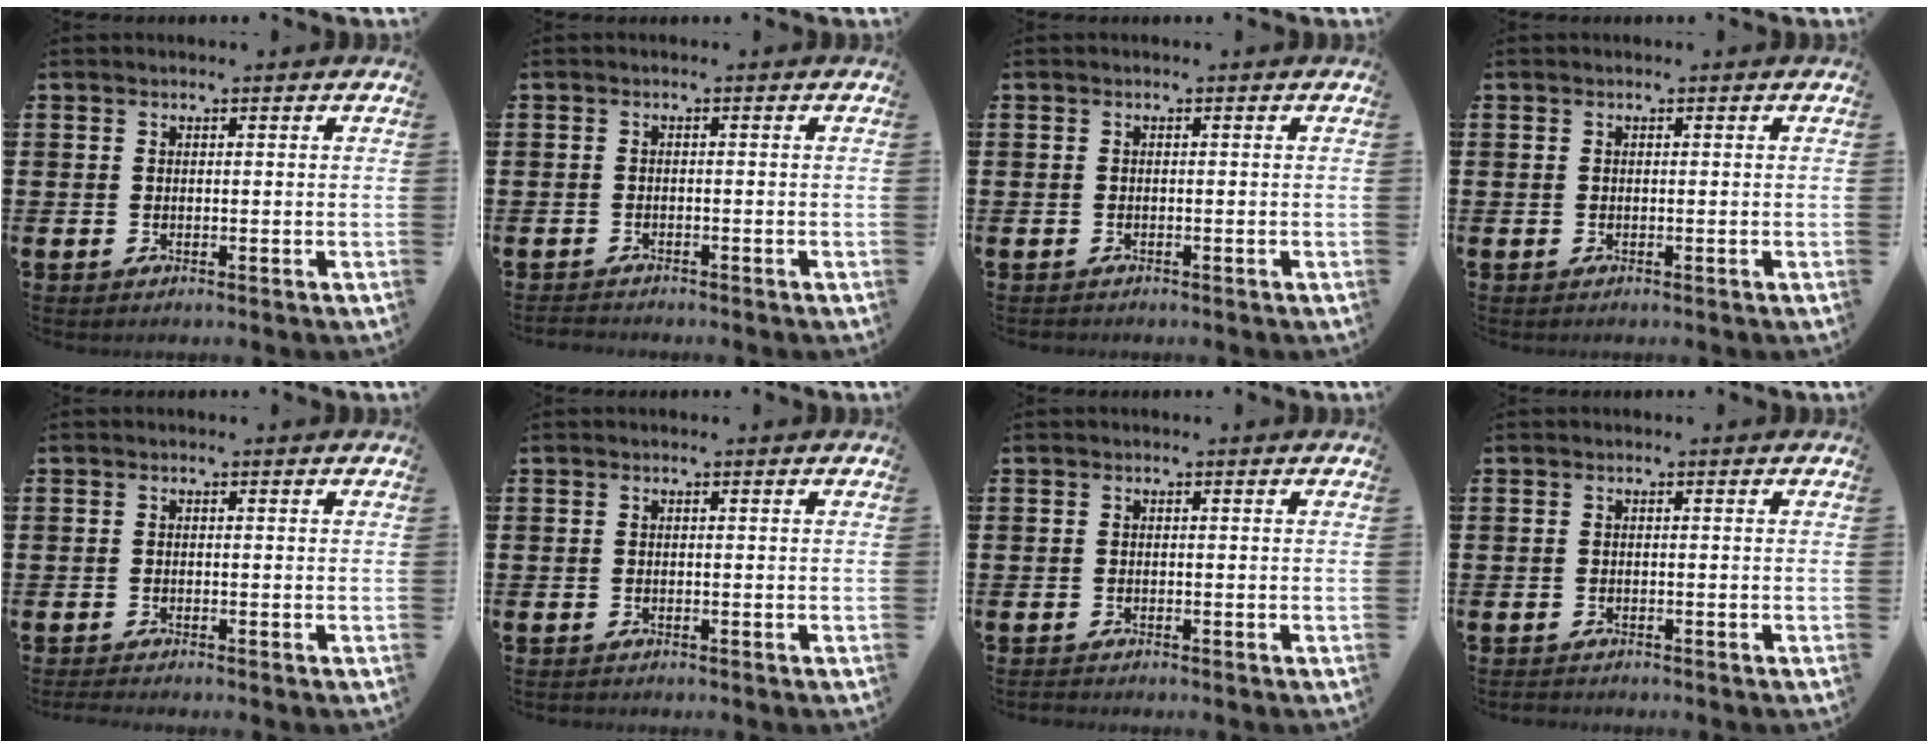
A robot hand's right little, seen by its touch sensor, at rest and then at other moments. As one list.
[{"total": 0.8, "force": [-0.8, 0.1, 0.1], "torque": [-0.003, 0.001, -0.016]}, {"total": 0.0}, {"total": 0.0}, {"total": 0.0}, {"total": 0.0}, {"total": 0.0}, {"total": 0.6, "force": [-0.5, 0.2, 0.0], "torque": [-0.003, -0.001, -0.012]}]